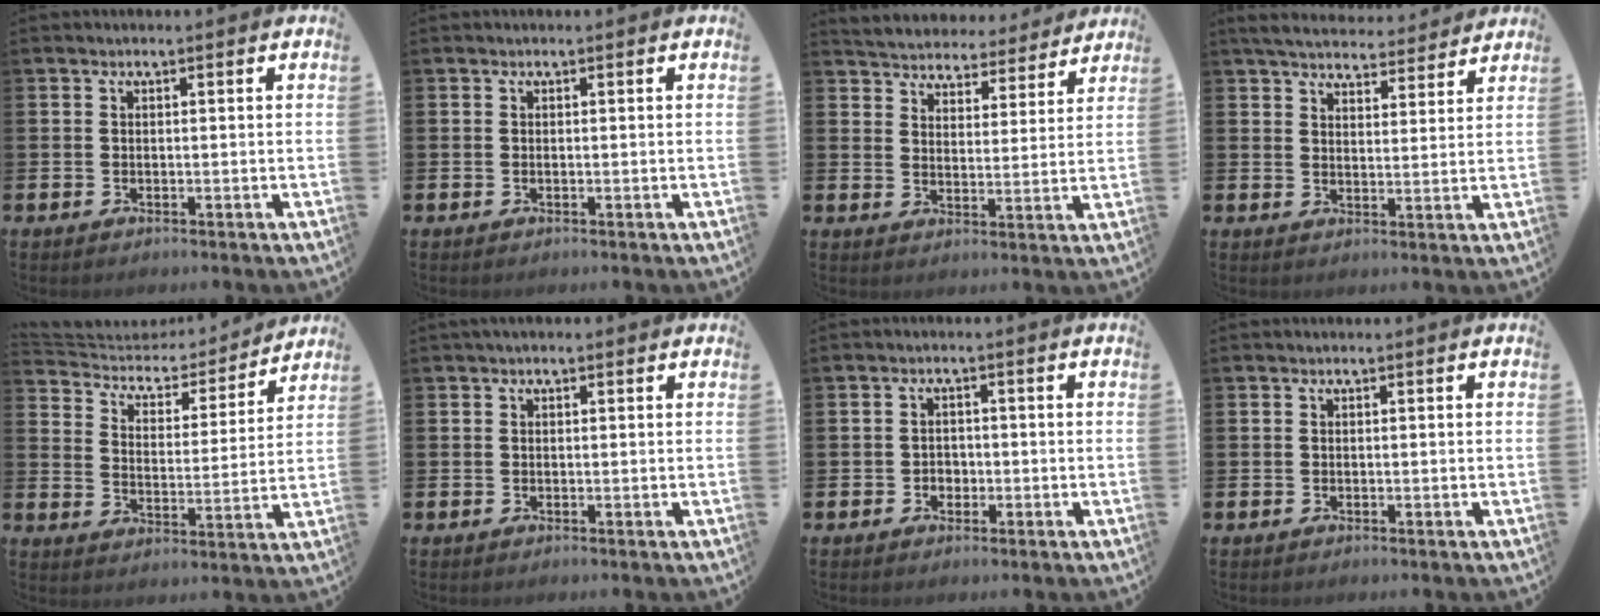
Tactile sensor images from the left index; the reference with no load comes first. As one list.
[{"total": 0.0}, {"total": 5.1, "force": [5.0, 1.0, -0.2], "torque": [-0.018, -0.041, 0.084]}, {"total": 5.3, "force": [5.1, 1.2, 0.8], "torque": [-0.029, -0.033, 0.089]}, {"total": 5.0, "force": [4.3, 2.3, 0.7], "torque": [-0.043, -0.036, 0.067]}, {"total": 0.5, "force": [0.3, 0.3, 0.3], "torque": [-0.004, 0.004, 0.003]}, {"total": 1.8, "force": [-0.5, 1.6, 0.5], "torque": [-0.001, 0.001, -0.017]}, {"total": 0.0}]